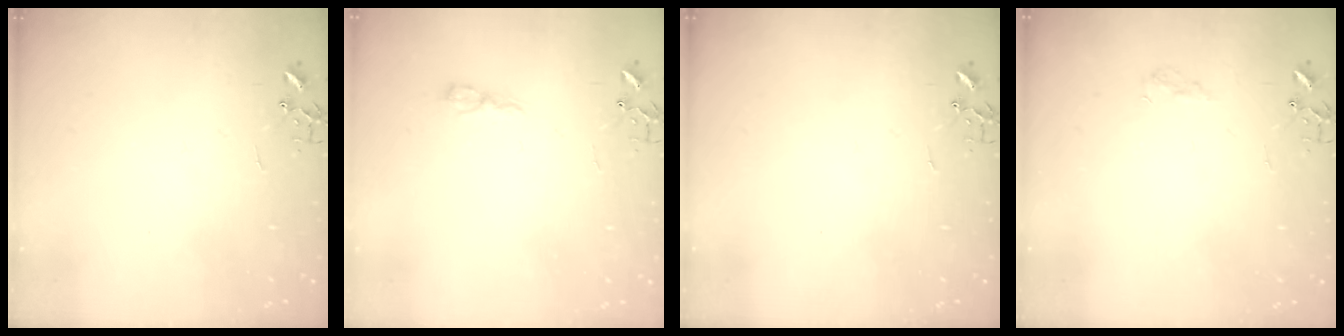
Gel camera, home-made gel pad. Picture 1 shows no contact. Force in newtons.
{"total": 4.6, "press": 4.5, "slide": 0.6}
{"total": 0.0}
{"total": 6.3, "press": 6.2, "slide": 0.8}